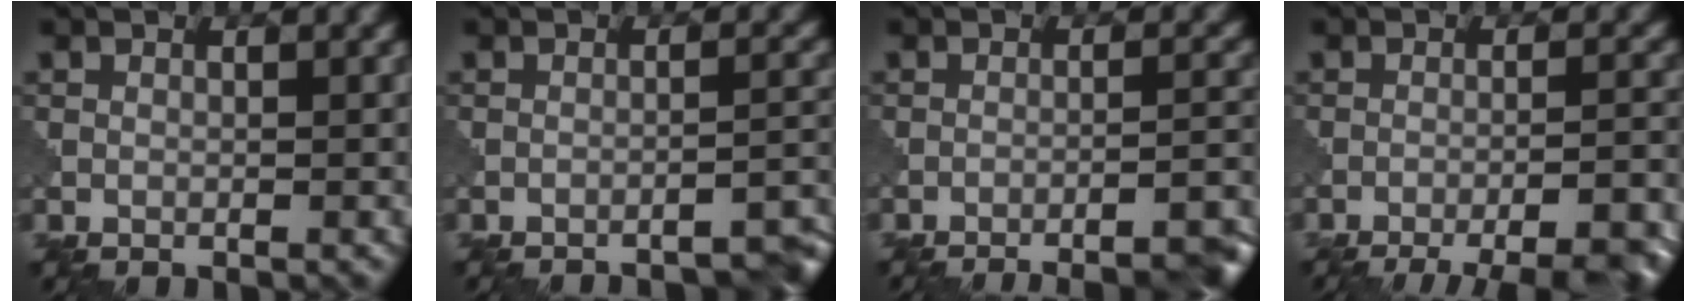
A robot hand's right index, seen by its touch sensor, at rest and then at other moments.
{"total": 6.3, "force": [-5.8, 1.0, 2.3], "torque": [-0.018, 0.019, -0.073]}
{"total": 8.9, "force": [-7.7, 1.9, 4.1], "torque": [-0.029, 0.014, -0.084]}
{"total": 12.3, "force": [-10.1, 3.5, 6.1], "torque": [-0.055, 0.000, -0.100]}